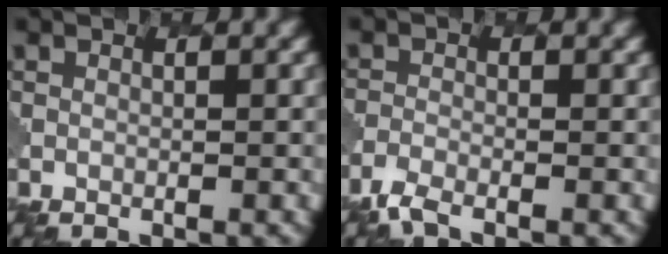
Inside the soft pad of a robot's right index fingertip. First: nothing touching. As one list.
[{"total": 2.0, "force": [-1.8, 0.4, 0.9], "torque": [-0.025, -0.010, -0.045]}]